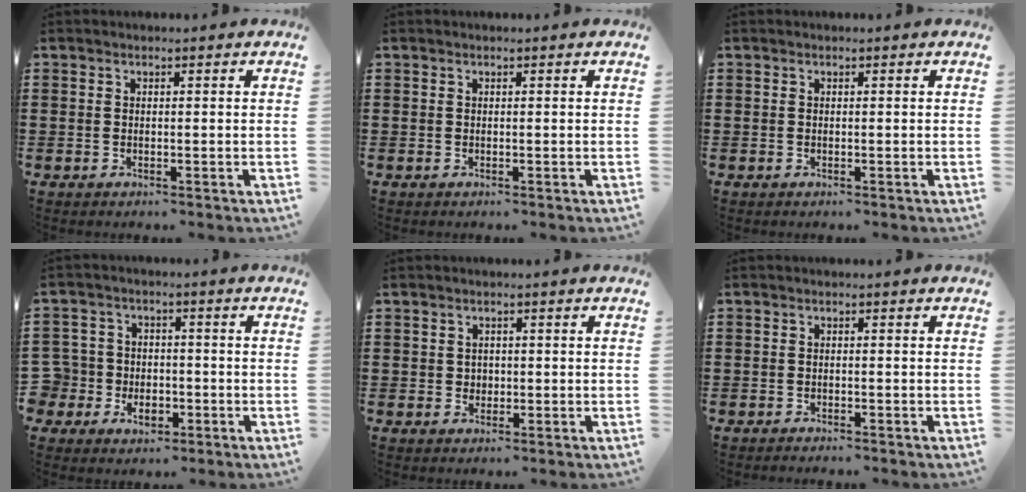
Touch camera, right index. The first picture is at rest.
{"total": 0.0}
{"total": 0.0}
{"total": 4.9, "force": [-1.5, 4.6, 0.8], "torque": [-0.046, 0.008, -0.033]}
{"total": 1.3, "force": [0.1, 1.3, 0.3], "torque": [-0.010, 0.007, 0.002]}
{"total": 0.8, "force": [-0.8, 0.1, 0.0], "torque": [-0.002, 0.001, -0.017]}